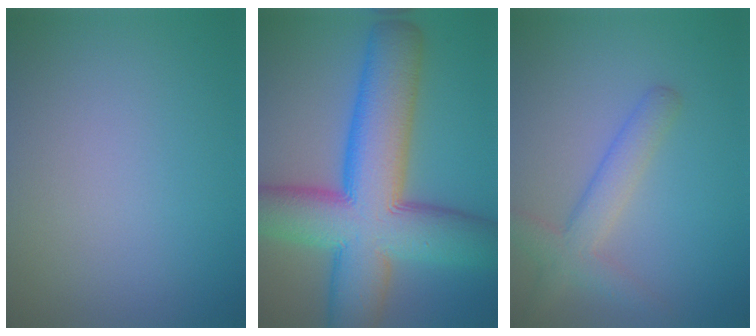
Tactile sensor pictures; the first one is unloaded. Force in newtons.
{"total": 14.7, "press": 14.7, "slide": 0.4}
{"total": 3.4, "press": 3.4, "slide": 0.2}